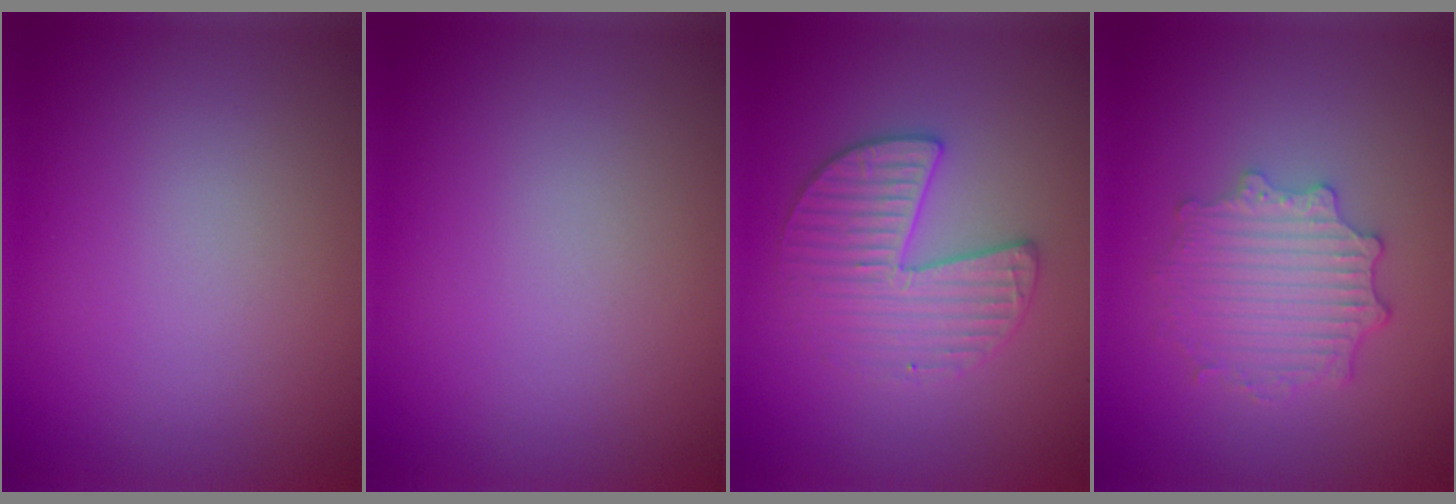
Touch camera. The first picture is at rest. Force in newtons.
{"total": 0.0}
{"total": 3.4, "press": 3.3, "slide": 0.7}
{"total": 4.1, "press": 3.4, "slide": 2.3}